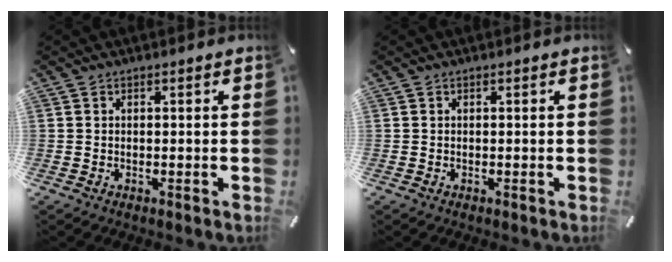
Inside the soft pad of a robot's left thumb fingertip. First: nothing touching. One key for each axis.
{"total": 0.0}